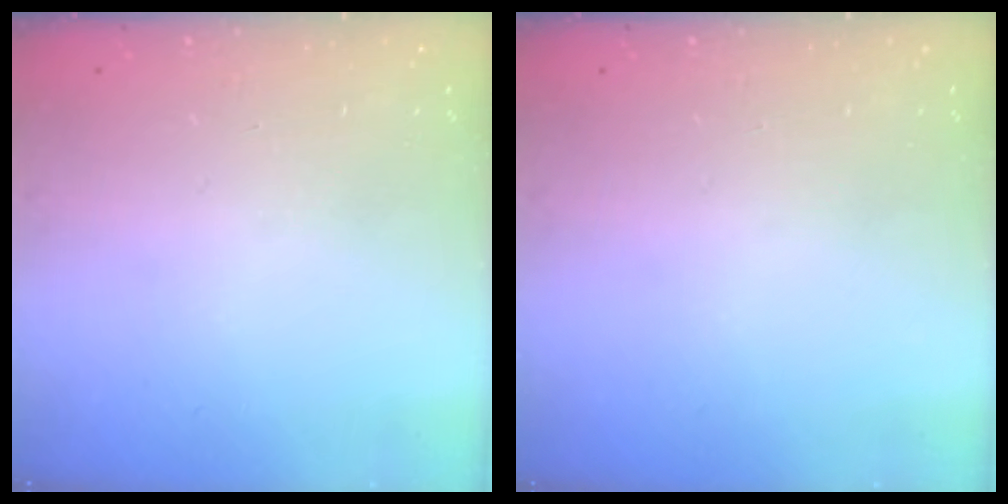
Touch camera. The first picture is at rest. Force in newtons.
{"total": 0.0}